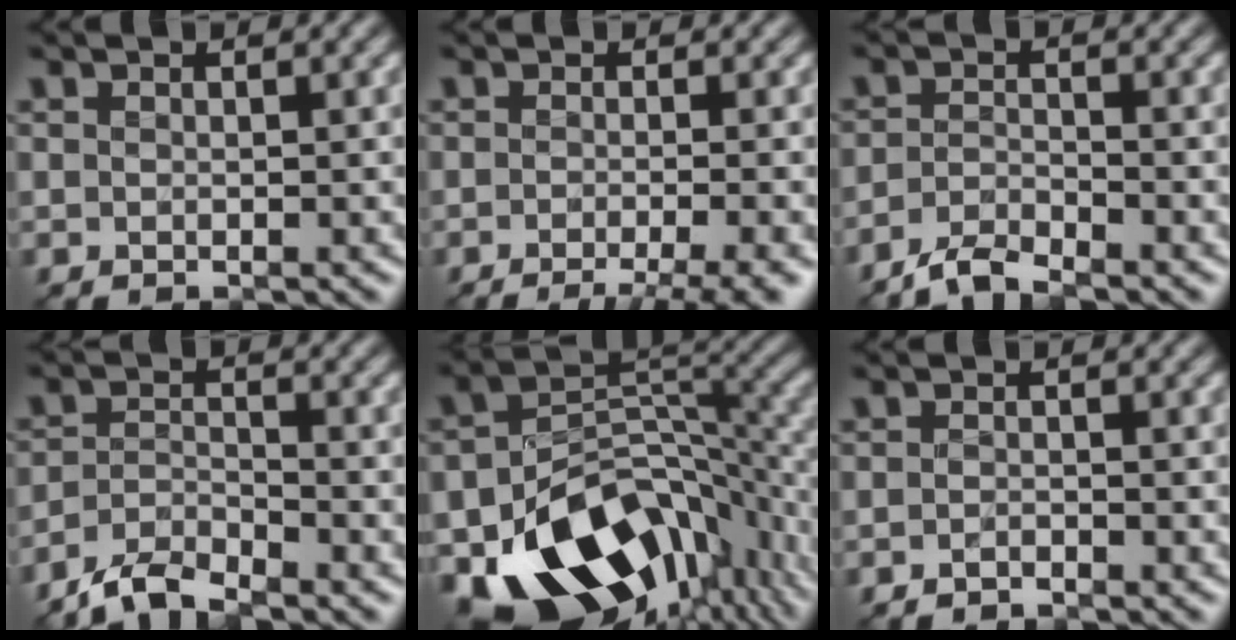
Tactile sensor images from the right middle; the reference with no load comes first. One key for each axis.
{"total": 4.2, "fx": -2.7, "fy": 0.5, "fz": 3.2, "tx": -0.041, "ty": -0.004, "tz": -0.045}
{"total": 2.7, "fx": -2.5, "fy": 0.2, "fz": 0.9, "tx": -0.025, "ty": 0.001, "tz": -0.057}
{"total": 3.4, "fx": -3.2, "fy": 0.5, "fz": 1.2, "tx": -0.028, "ty": 0.000, "tz": -0.073}
{"total": 15.5, "fx": -7.3, "fy": 9.6, "fz": 9.8, "tx": -0.181, "ty": -0.021, "tz": -0.100}
{"total": 0.8, "fx": -0.7, "fy": 0.0, "fz": 0.2, "tx": -0.006, "ty": 0.001, "tz": -0.014}